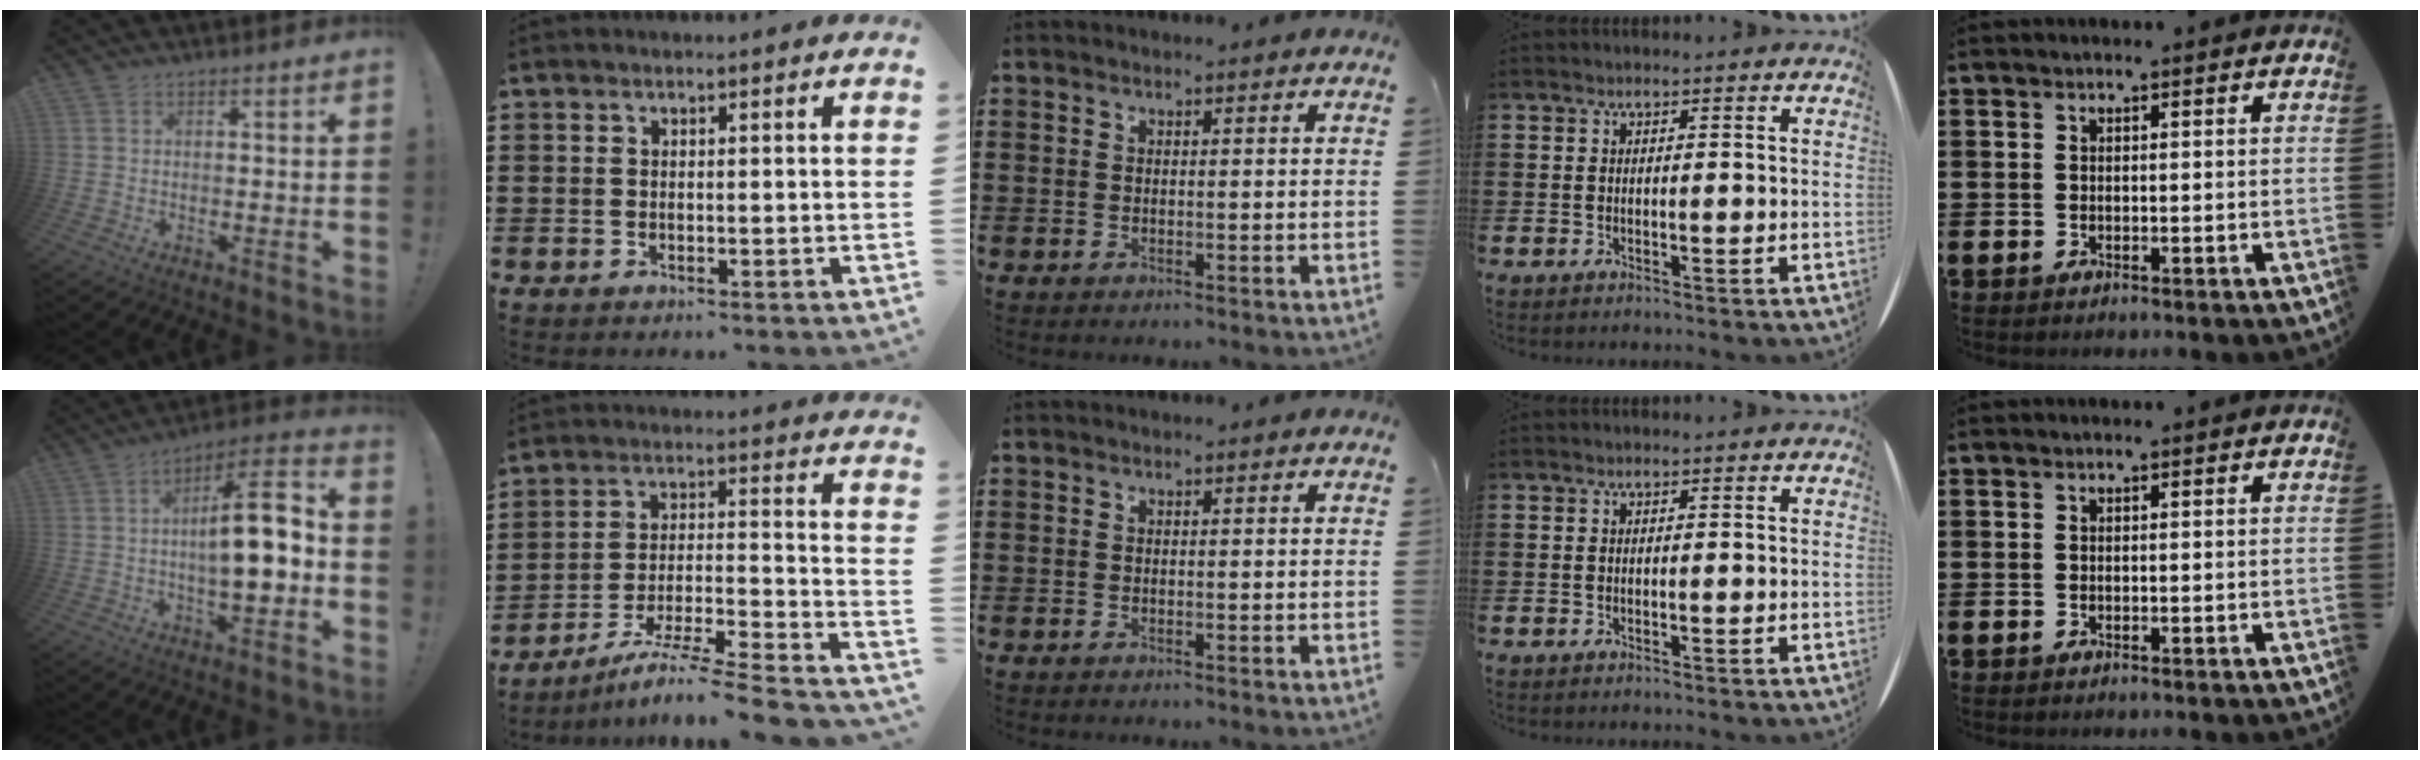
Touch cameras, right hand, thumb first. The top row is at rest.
{"thumb": {"total": 15.0, "force": [-1.0, 4.5, 14.3], "torque": [-0.217, 0.000, -0.025]}, "index": {"total": 8.8, "force": [-7.5, -0.1, 4.7], "torque": [-0.078, -0.004, -0.151]}}